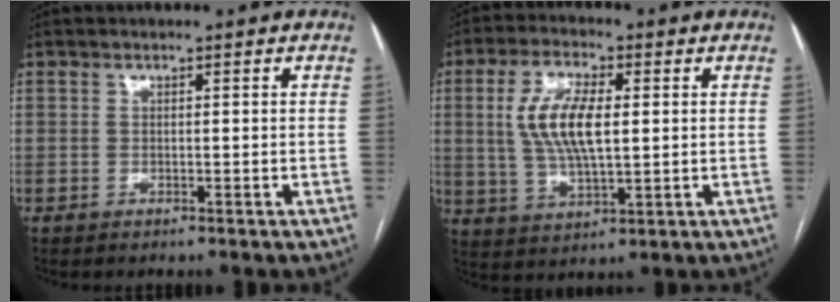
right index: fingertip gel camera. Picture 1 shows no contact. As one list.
[{"total": 10.0, "force": [1.6, 3.4, 9.3], "torque": [-0.194, 0.010, 0.033]}]